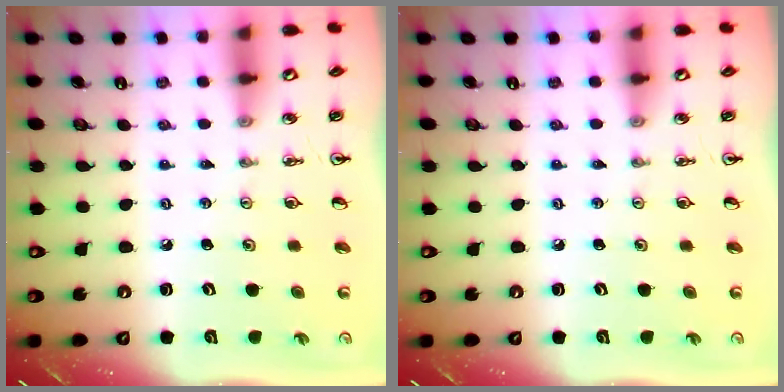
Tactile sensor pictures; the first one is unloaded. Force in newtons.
{"total": 0.0}